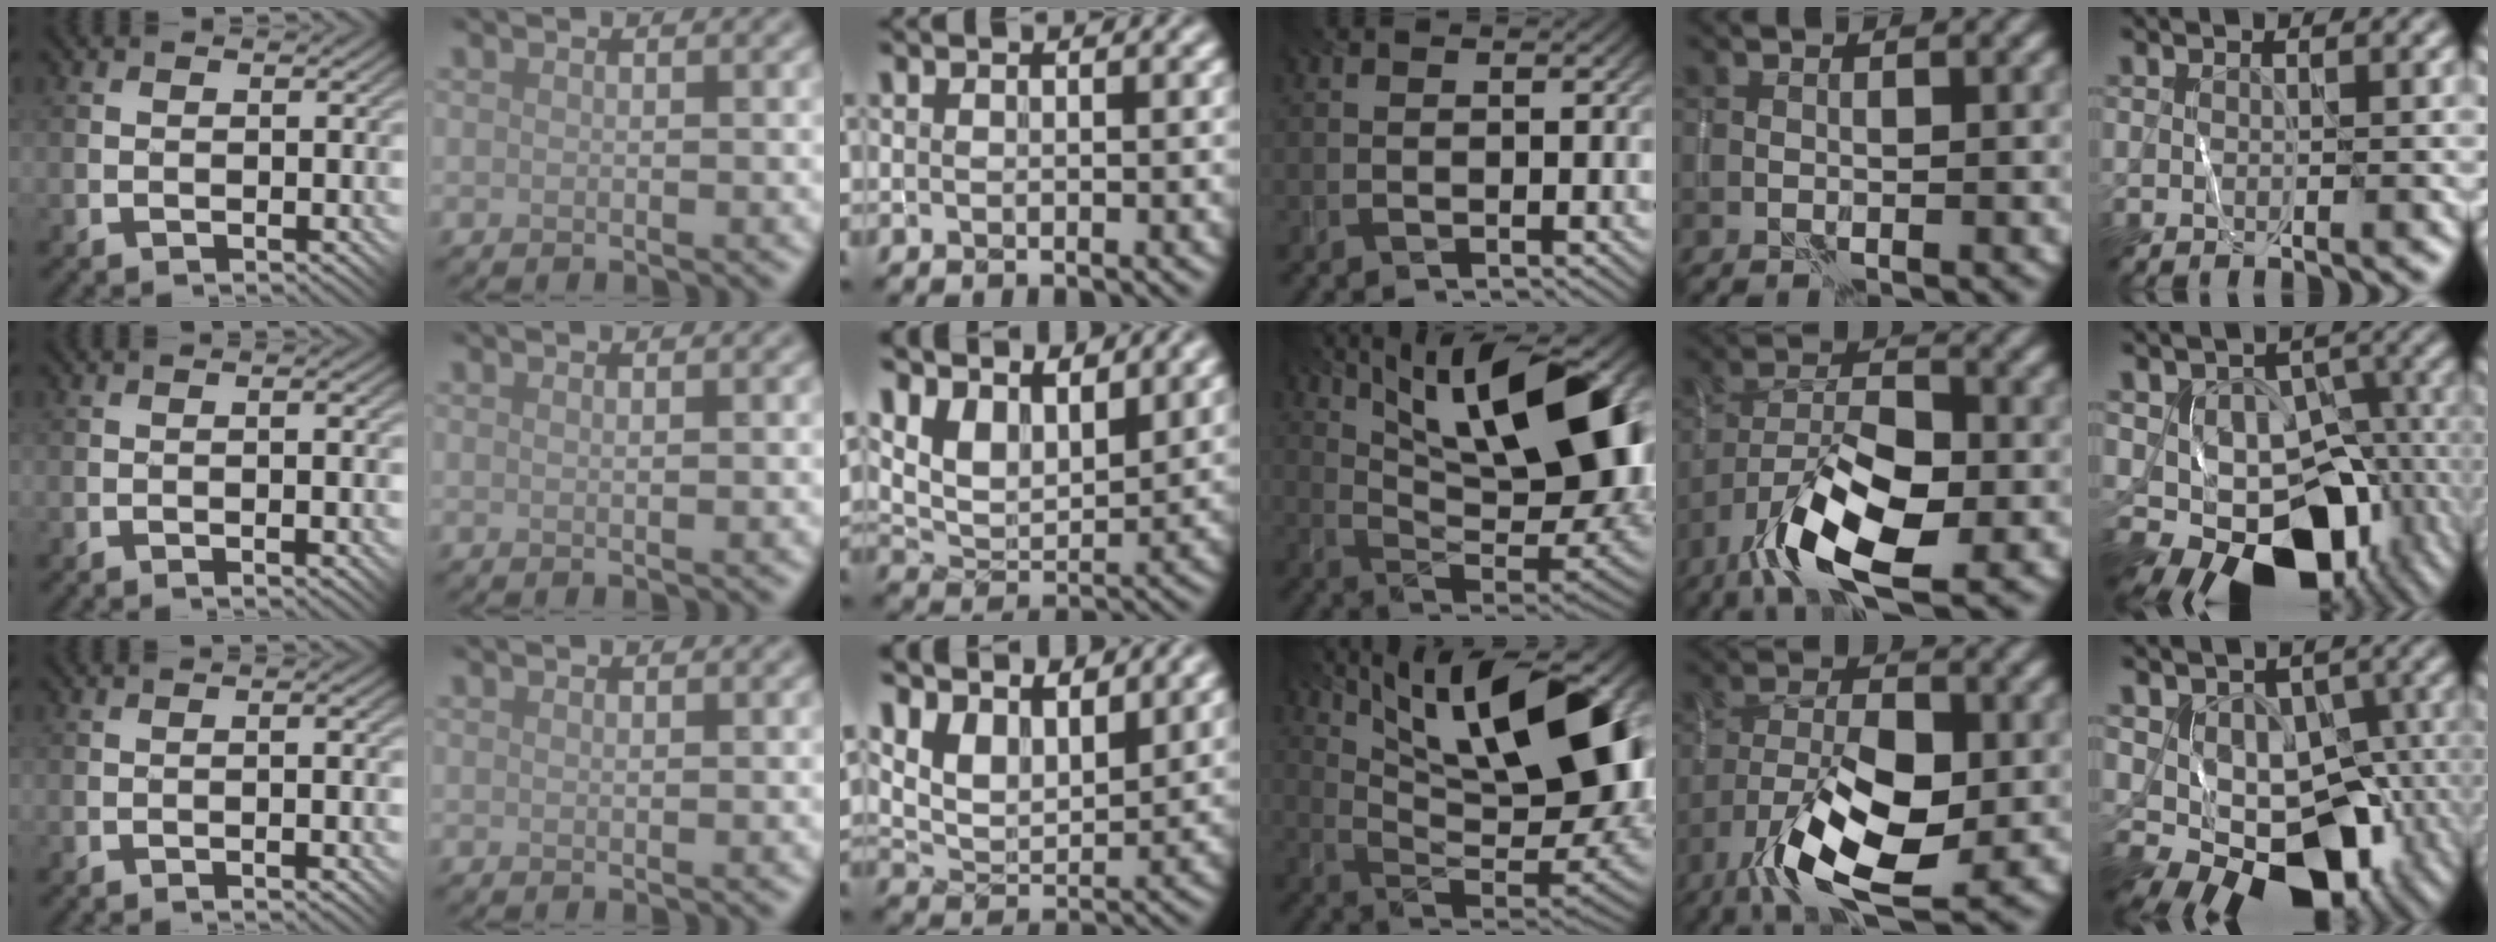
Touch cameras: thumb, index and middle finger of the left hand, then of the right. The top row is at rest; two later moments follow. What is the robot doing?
{"motion": "wrap", "object": "yarn"}